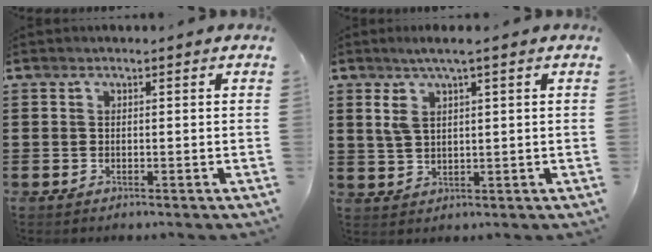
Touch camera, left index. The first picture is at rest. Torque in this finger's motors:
{"motor_torque": [1.08, -1.06, 0.55, 0.14]}